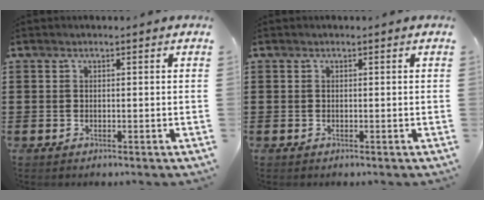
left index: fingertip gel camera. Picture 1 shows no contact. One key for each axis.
{"total": 0.0}